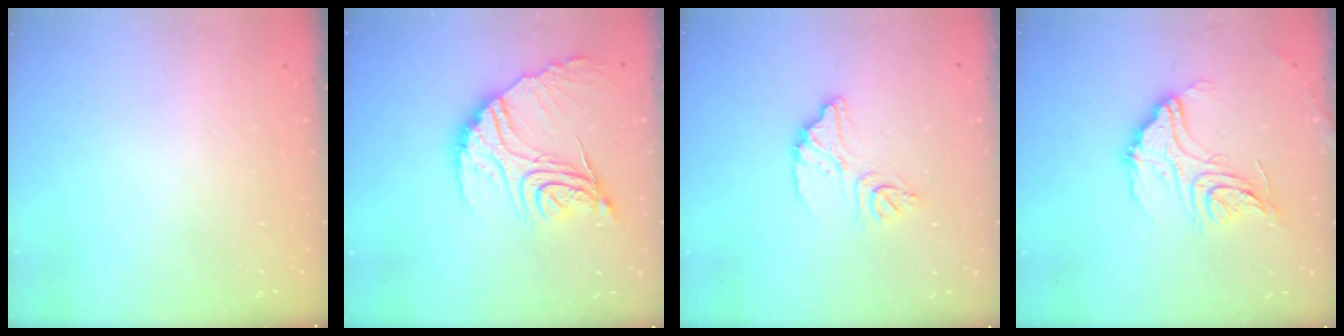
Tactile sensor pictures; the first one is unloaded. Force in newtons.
{"total": 18.3, "press": 18.2, "slide": 1.5}
{"total": 11.7, "press": 11.7, "slide": 1.0}
{"total": 17.7, "press": 17.6, "slide": 1.8}